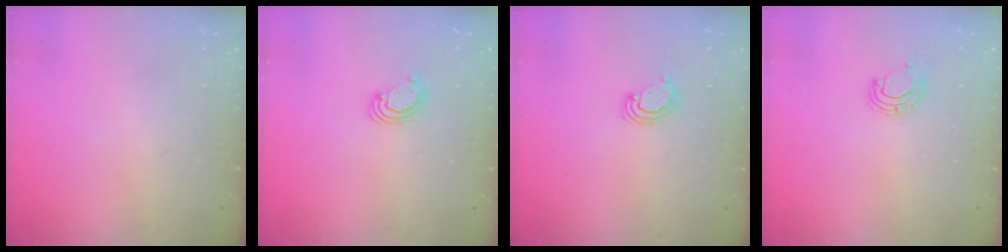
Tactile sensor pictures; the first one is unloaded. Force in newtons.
{"total": 3.3, "press": 3.3, "slide": 0.2}
{"total": 2.3, "press": 2.3, "slide": 0.3}
{"total": 6.0, "press": 5.9, "slide": 1.1}